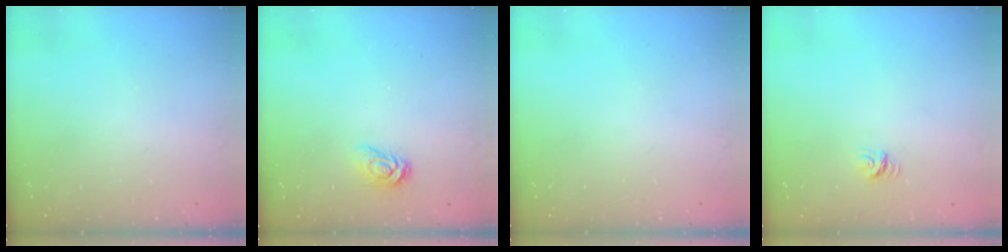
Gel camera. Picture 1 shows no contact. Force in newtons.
{"total": 5.2, "press": 5.2, "slide": 0.2}
{"total": 0.0}
{"total": 4.5, "press": 4.5, "slide": 0.3}